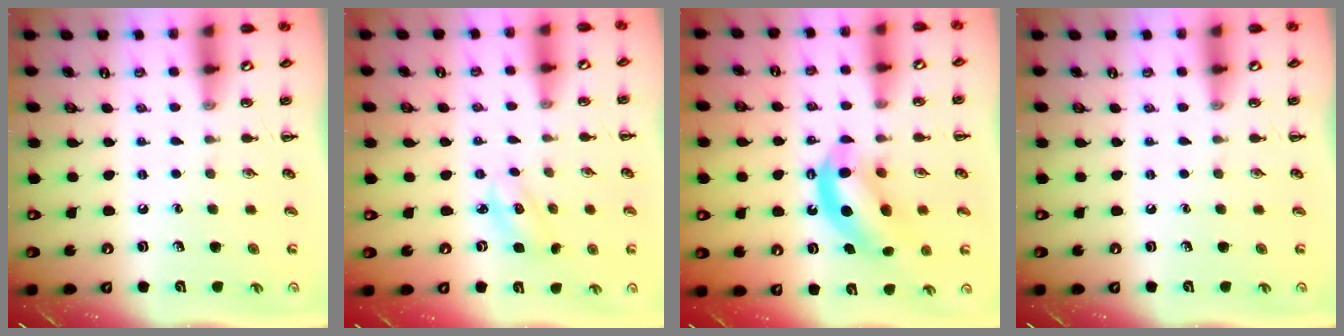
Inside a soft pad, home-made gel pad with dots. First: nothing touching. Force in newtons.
{"total": 2.6, "press": 2.5, "slide": 0.6}
{"total": 10.5, "press": 10.1, "slide": 2.8}
{"total": 0.0}